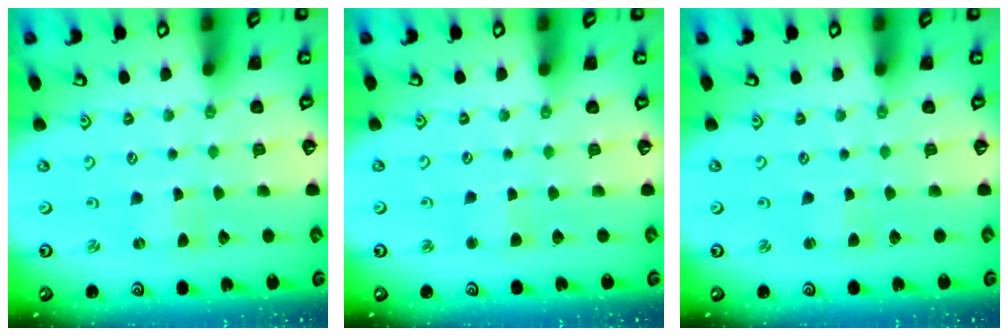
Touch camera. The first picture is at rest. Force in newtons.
{"total": 2.8, "press": 2.8, "slide": 0.4}
{"total": 1.3, "press": 1.3, "slide": 0.2}